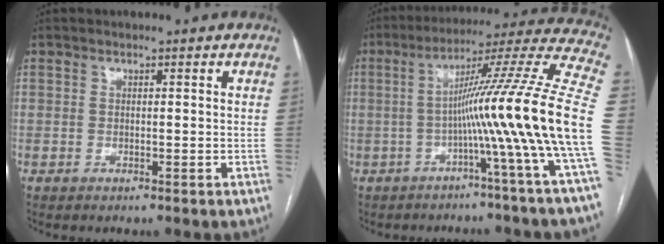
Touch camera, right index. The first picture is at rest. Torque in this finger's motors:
{"motor_torque": [1.84, -0.30, 1.05, 0.21]}